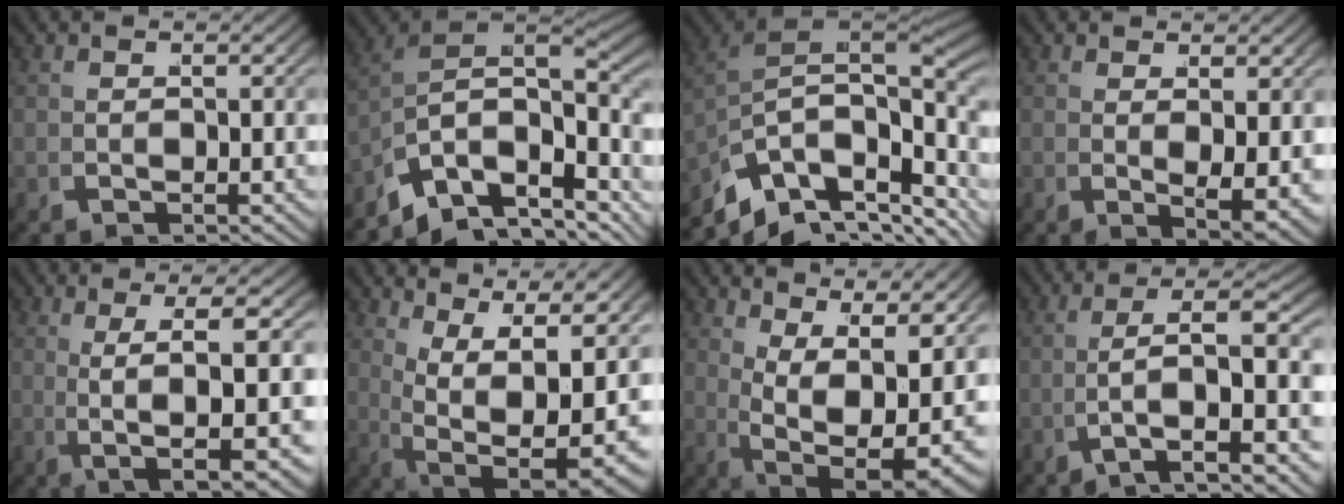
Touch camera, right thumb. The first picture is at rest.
{"total": 13.9, "force": [-0.3, 9.2, 10.5], "torque": [-0.181, -0.032, 0.011]}
{"total": 13.2, "force": [-1.1, 7.8, 10.6], "torque": [-0.176, -0.024, -0.005]}
{"total": 3.9, "force": [1.0, 1.1, 3.6], "torque": [-0.059, -0.007, 0.021]}
{"total": 9.2, "force": [1.2, 2.2, 8.8], "torque": [-0.137, 0.000, 0.027]}
{"total": 13.3, "force": [1.6, 7.6, 10.8], "torque": [-0.198, -0.052, 0.062]}
{"total": 11.9, "force": [1.0, 7.1, 9.5], "torque": [-0.173, -0.048, 0.047]}
{"total": 7.4, "force": [-0.9, 2.5, 6.9], "torque": [-0.133, -0.009, -0.003]}